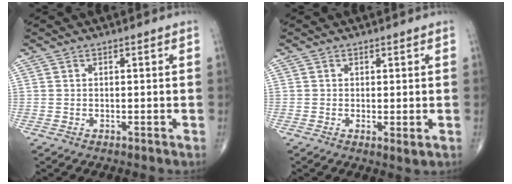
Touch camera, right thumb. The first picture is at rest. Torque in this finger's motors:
{"motor_torque": [-0.06, 0.03, 0.18, -0.06, 0.01]}